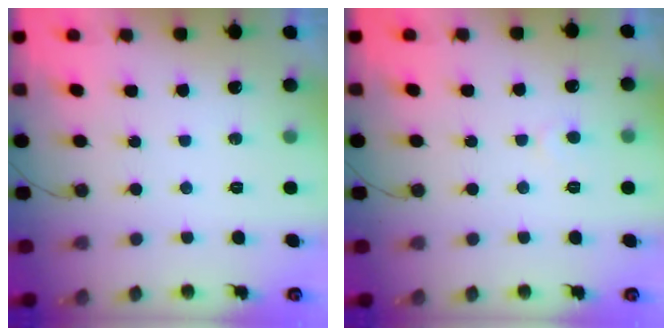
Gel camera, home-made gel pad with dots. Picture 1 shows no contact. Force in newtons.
{"total": 3.7, "press": 3.7, "slide": 0.4}